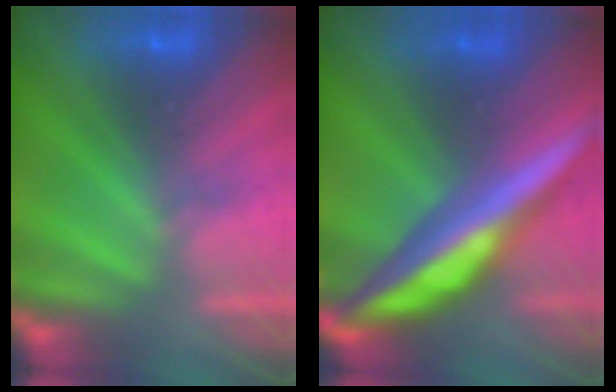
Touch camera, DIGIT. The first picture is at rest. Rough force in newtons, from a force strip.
{"total": 6.3}